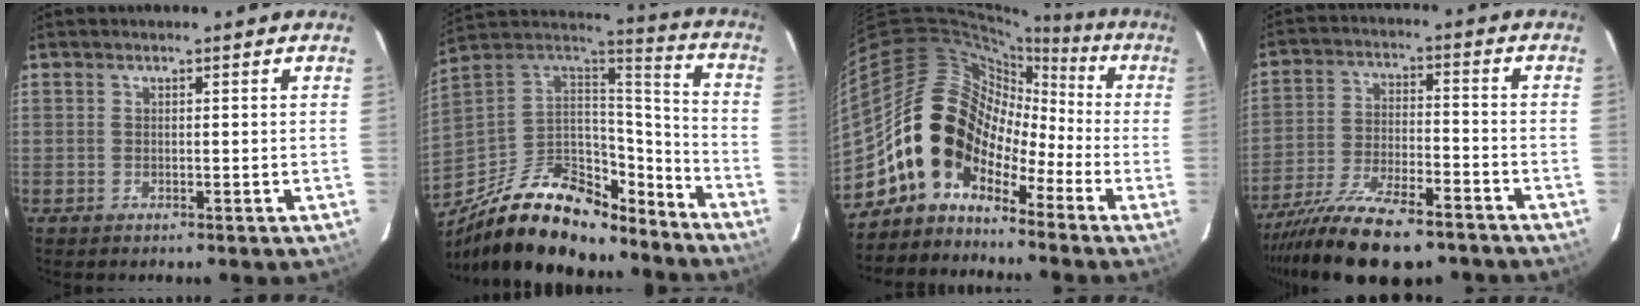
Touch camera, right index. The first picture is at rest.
{"total": 26.3, "force": [-18.0, 12.0, 14.9], "torque": [-0.285, 0.016, -0.279]}
{"total": 12.7, "force": [-6.1, 10.0, 5.0], "torque": [-0.094, 0.040, -0.129]}
{"total": 18.0, "force": [-14.2, 5.4, 9.7], "torque": [-0.195, -0.037, -0.234]}